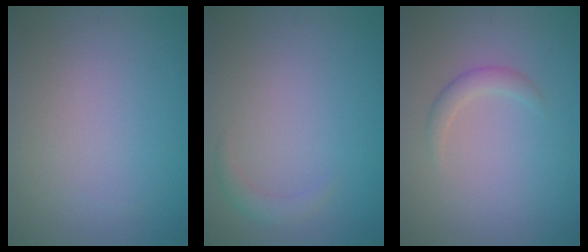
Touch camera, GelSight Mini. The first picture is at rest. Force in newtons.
{"total": 1.3, "press": 1.2, "slide": 0.1}
{"total": 1.6, "press": 1.6, "slide": 0.2}